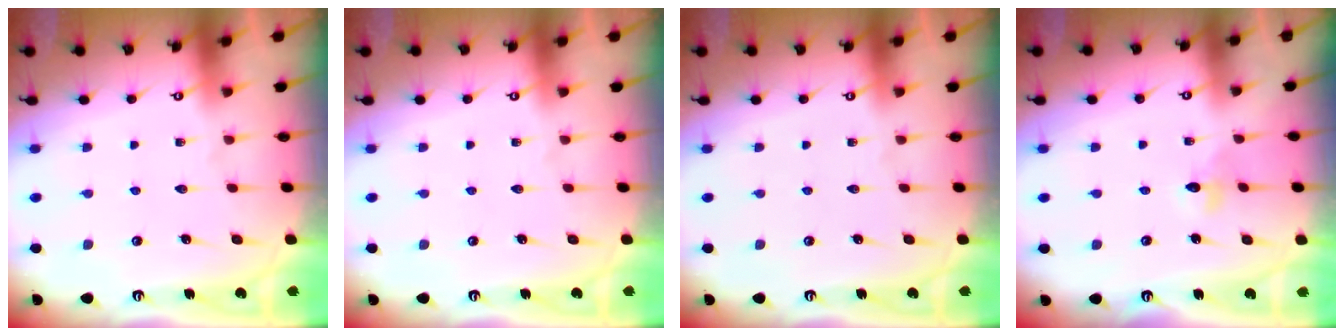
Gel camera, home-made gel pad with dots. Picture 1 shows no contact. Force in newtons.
{"total": 0.0}
{"total": 0.0}
{"total": 3.8, "press": 3.7, "slide": 0.6}